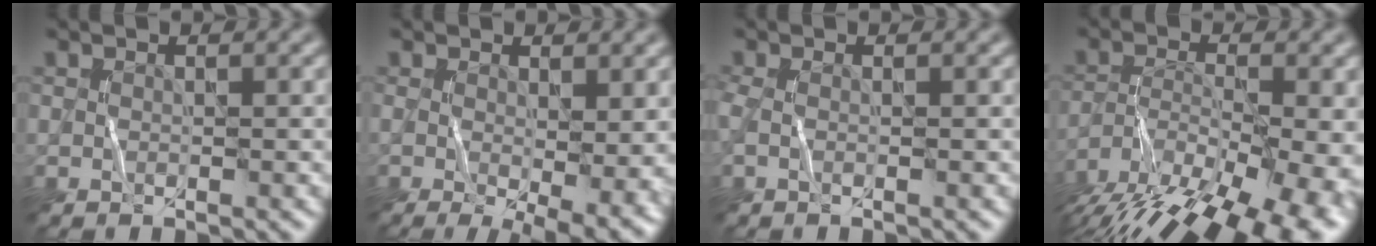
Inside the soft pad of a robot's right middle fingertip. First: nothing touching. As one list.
[{"total": 6.4, "force": [-0.9, 1.9, 6.0], "torque": [-0.088, -0.015, -0.008]}, {"total": 1.1, "force": [-0.1, 0.4, 1.0], "torque": [-0.026, 0.002, -0.005]}, {"total": 15.9, "force": [-11.0, 6.6, 9.3], "torque": [-0.153, -0.036, -0.149]}]